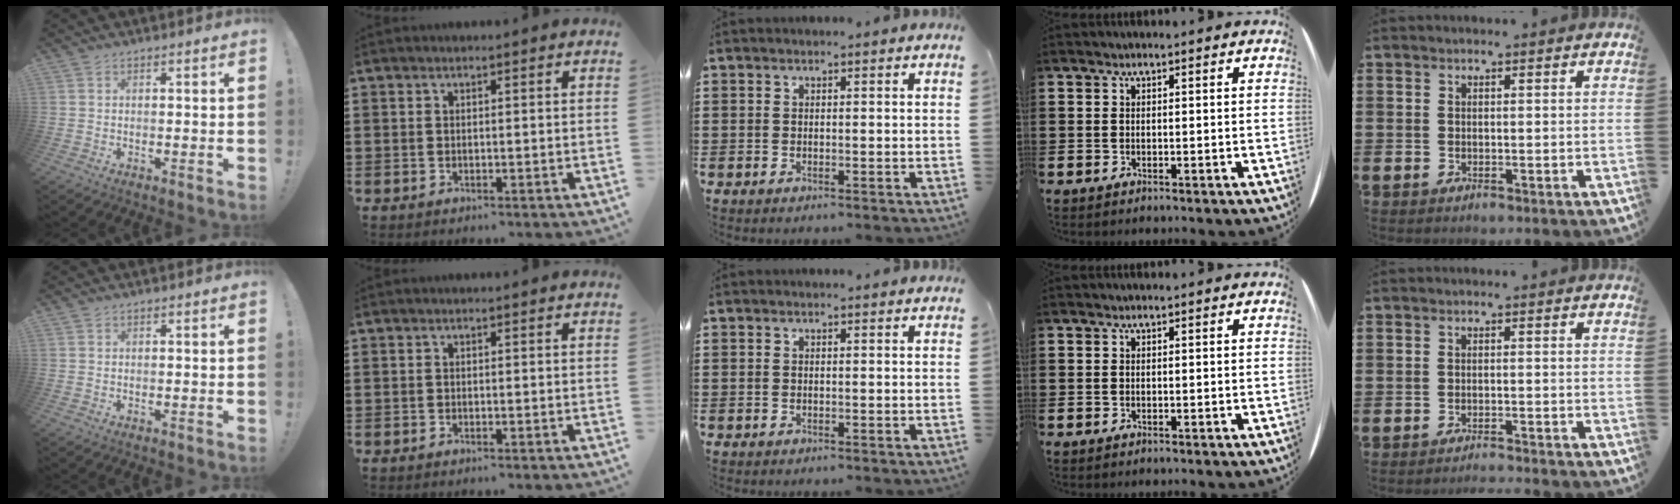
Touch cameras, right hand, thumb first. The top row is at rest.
{"little": {"total": 1.2, "force": [-1.1, -0.2, 0.0], "torque": [0.000, 0.002, -0.023]}}